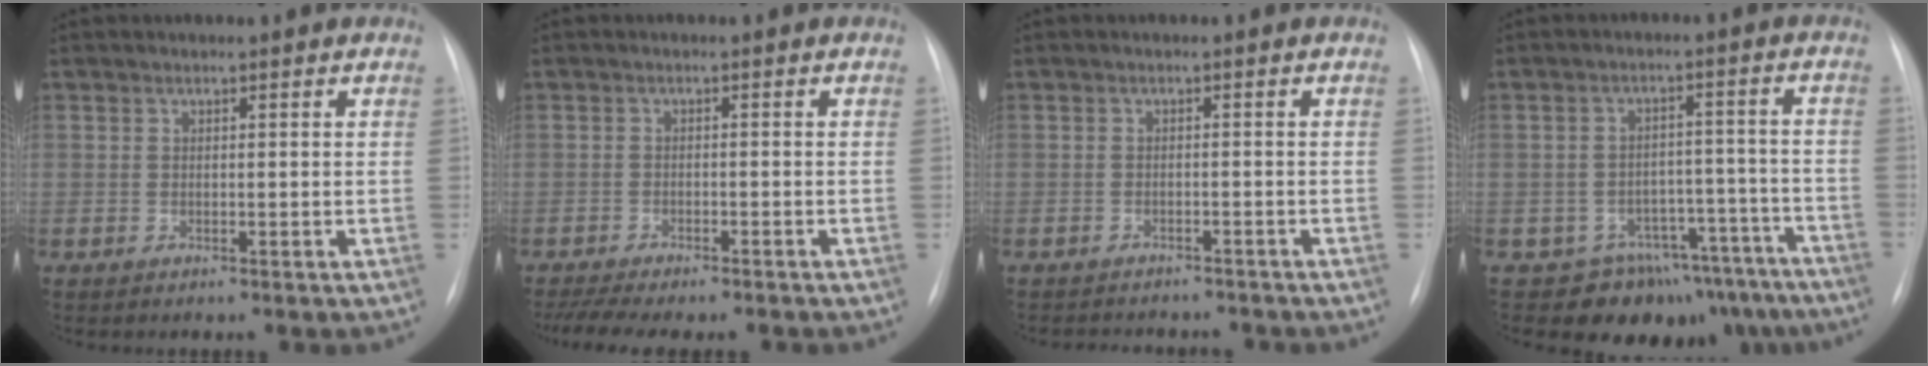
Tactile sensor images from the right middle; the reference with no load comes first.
{"total": 10.3, "force": [-8.9, 1.9, 4.9], "torque": [-0.071, -0.001, -0.124]}
{"total": 6.9, "force": [-6.4, 2.0, 1.4], "torque": [-0.016, 0.002, -0.076]}
{"total": 12.9, "force": [-10.5, 7.4, 1.5], "torque": [0.015, 0.056, -0.124]}